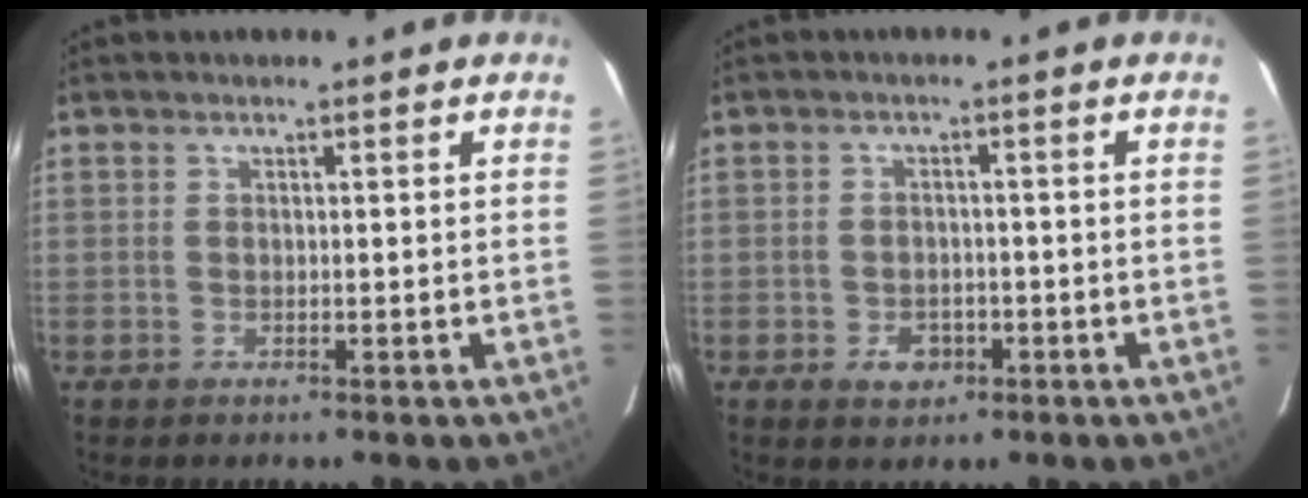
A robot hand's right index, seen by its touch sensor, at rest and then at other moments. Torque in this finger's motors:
{"motor_torque": [0.71, 0.23, 0.06, 0.01]}